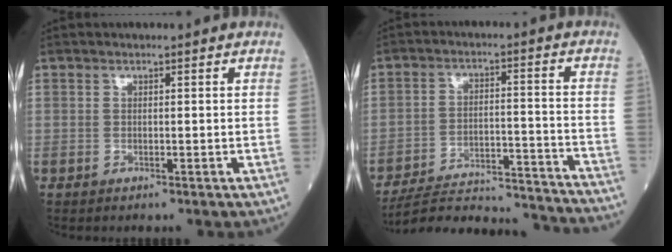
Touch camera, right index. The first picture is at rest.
{"total": 23.1, "force": [-22.2, 1.1, 6.6], "torque": [-0.079, -0.012, -0.305]}